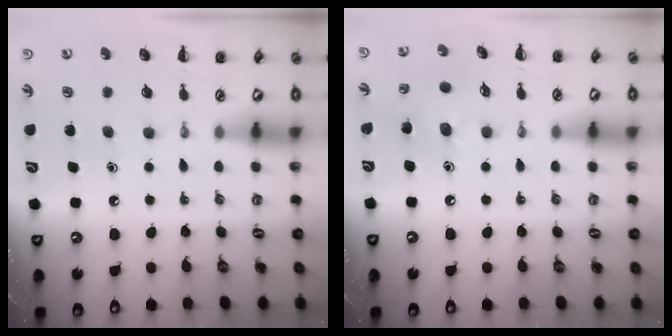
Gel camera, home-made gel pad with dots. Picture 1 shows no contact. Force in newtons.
{"total": 7.7, "press": 7.7, "slide": 0.7}